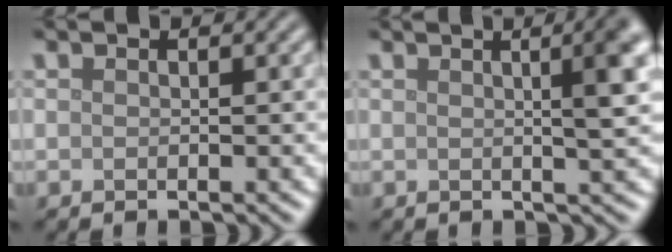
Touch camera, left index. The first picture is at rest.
{"total": 6.3, "force": [1.4, 2.1, 5.8], "torque": [-0.030, 0.023, 0.007]}